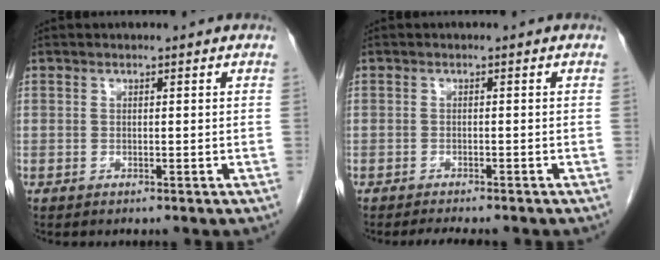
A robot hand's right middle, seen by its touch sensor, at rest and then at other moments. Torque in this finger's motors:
{"motor_torque": [0.03, -0.03, 0.01, 0.01]}